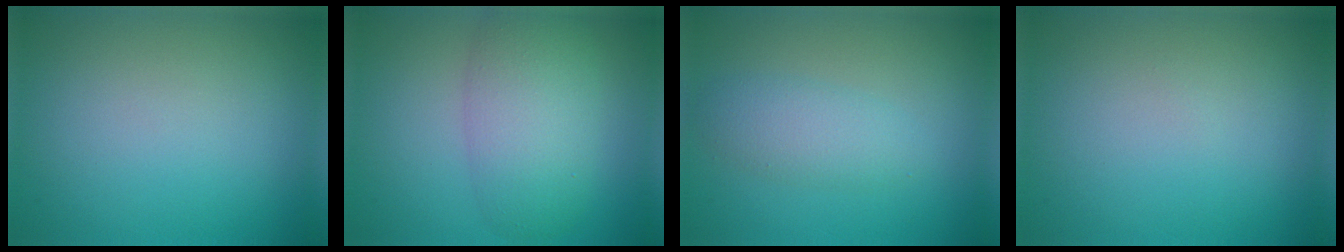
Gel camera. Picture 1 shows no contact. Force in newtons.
{"total": 5.4, "press": 5.4, "slide": 0.2}
{"total": 2.6, "press": 2.6, "slide": 0.2}
{"total": 0.0}